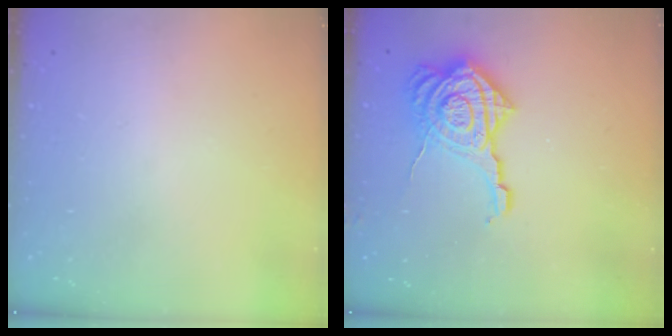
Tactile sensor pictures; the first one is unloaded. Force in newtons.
{"total": 16.7, "press": 16.6, "slide": 1.6}